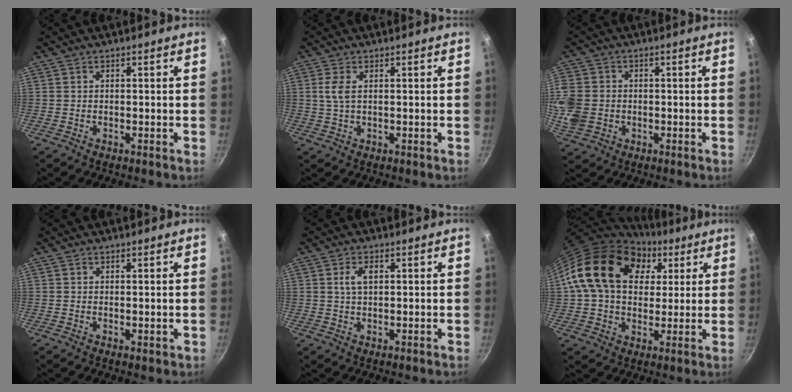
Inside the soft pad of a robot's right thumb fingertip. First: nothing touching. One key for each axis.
{"total": 3.1, "fx": 0.7, "fy": 1.4, "fz": 2.7, "tx": -0.059, "ty": 0.000, "tz": 0.015}
{"total": 10.9, "fx": -0.9, "fy": 9.4, "fz": 5.4, "tx": -0.136, "ty": 0.011, "tz": -0.021}
{"total": 0.7, "fx": 0.3, "fy": 0.4, "fz": 0.5, "tx": -0.005, "ty": -0.004, "tz": 0.003}
{"total": 3.6, "fx": 1.0, "fy": 2.0, "fz": 2.8, "tx": -0.045, "ty": 0.002, "tz": 0.018}
{"total": 21.0, "fx": 6.6, "fy": 15.0, "fz": 13.1, "tx": -0.209, "ty": 0.009, "tz": 0.104}